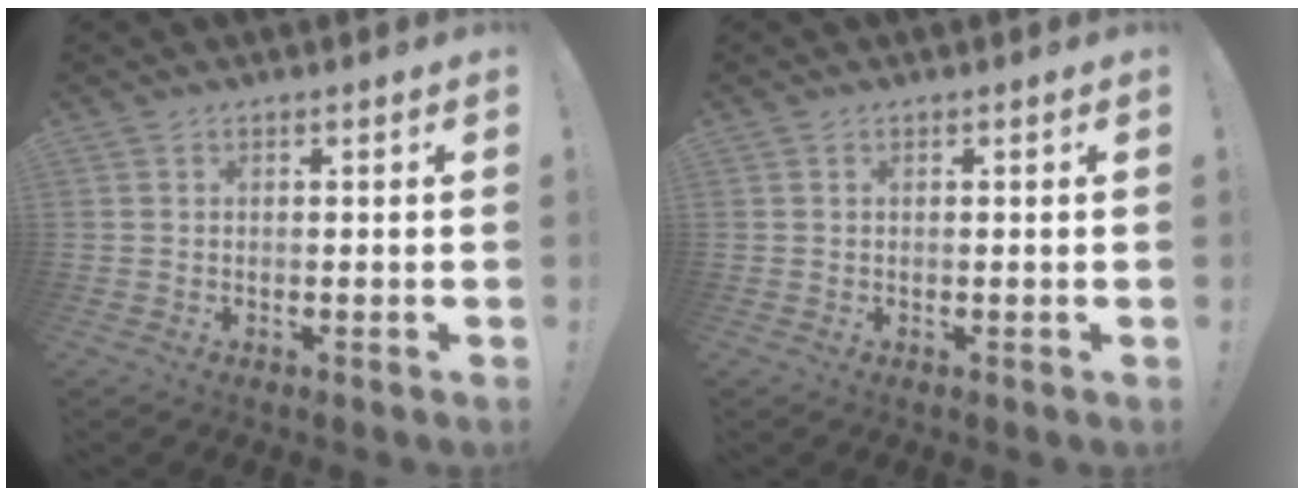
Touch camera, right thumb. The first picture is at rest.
{"total": 0.0}